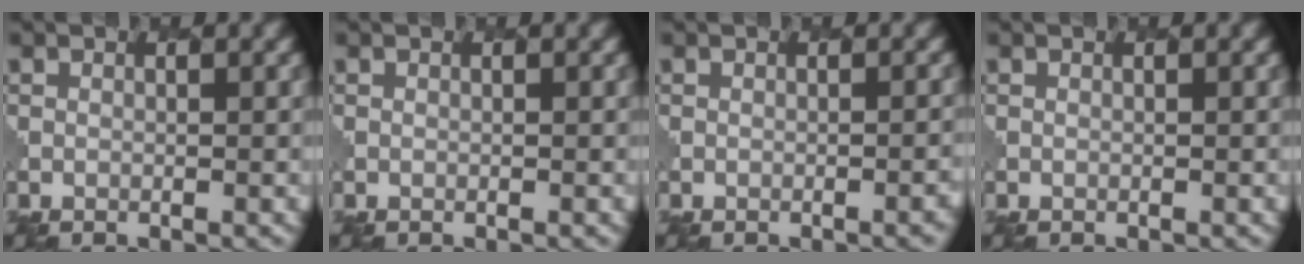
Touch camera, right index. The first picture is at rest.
{"total": 0.0}
{"total": 1.6, "force": [-0.8, 0.5, 1.3], "torque": [-0.004, 0.004, -0.010]}
{"total": 0.0}